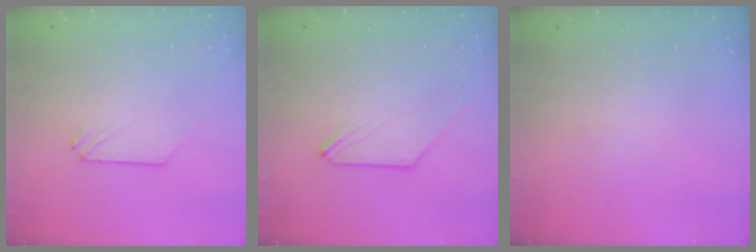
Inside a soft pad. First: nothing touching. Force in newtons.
{"total": 0.0}
{"total": 0.0}